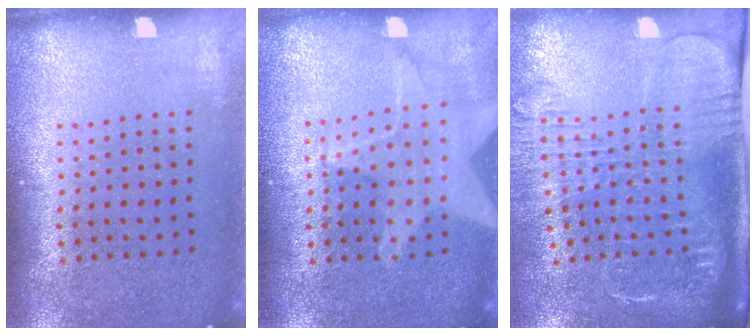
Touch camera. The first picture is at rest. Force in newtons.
{"total": 1.0, "press": 1.0, "slide": 0.2}
{"total": 2.7, "press": 2.0, "slide": 1.7}